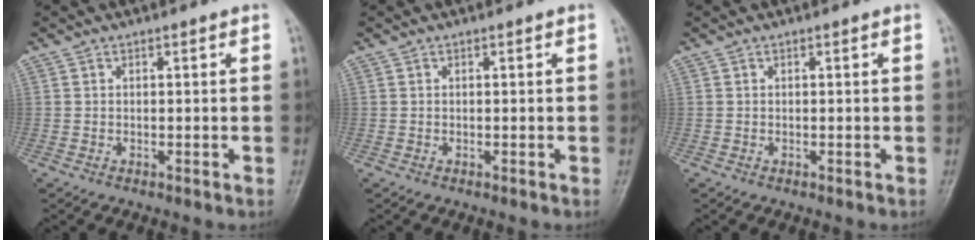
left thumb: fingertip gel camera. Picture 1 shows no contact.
{"total": 0.0}
{"total": 0.0}